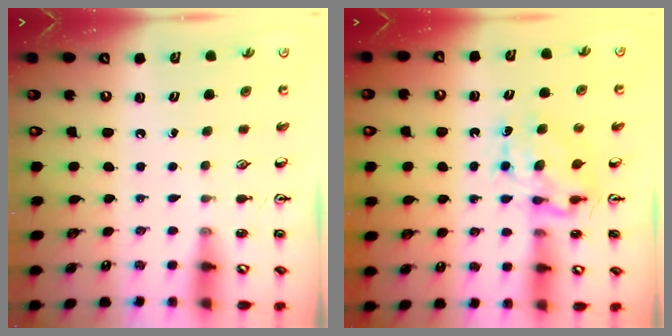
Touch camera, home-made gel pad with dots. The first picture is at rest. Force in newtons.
{"total": 6.9, "press": 6.8, "slide": 0.6}